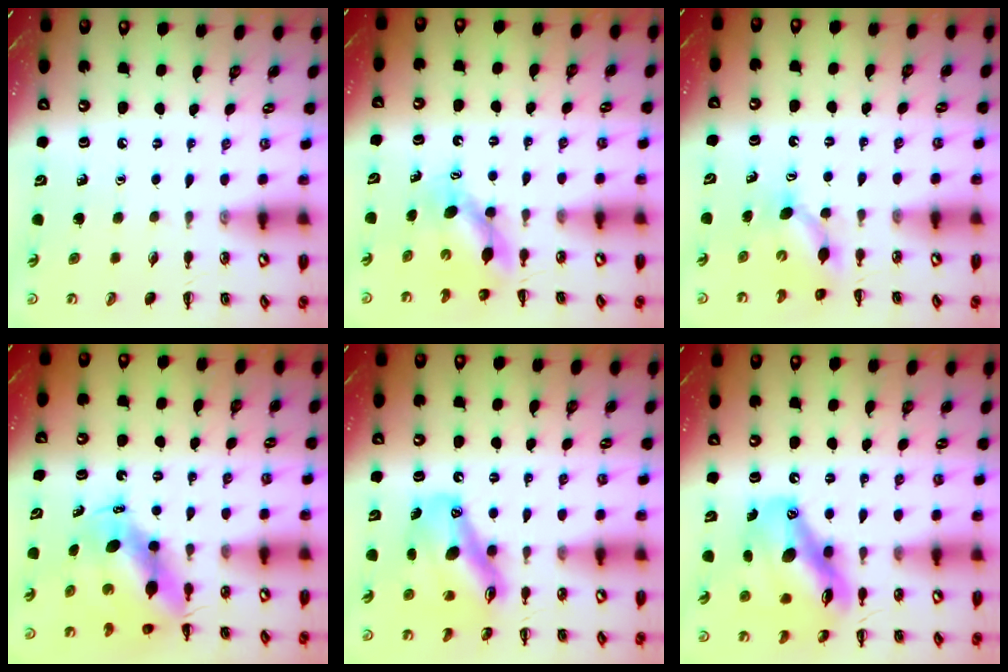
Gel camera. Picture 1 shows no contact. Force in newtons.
{"total": 6.3, "press": 6.3, "slide": 0.6}
{"total": 5.0, "press": 4.8, "slide": 1.3}
{"total": 8.7, "press": 8.5, "slide": 1.5}
{"total": 12.5, "press": 12.0, "slide": 3.5}
{"total": 14.6, "press": 14.1, "slide": 3.7}